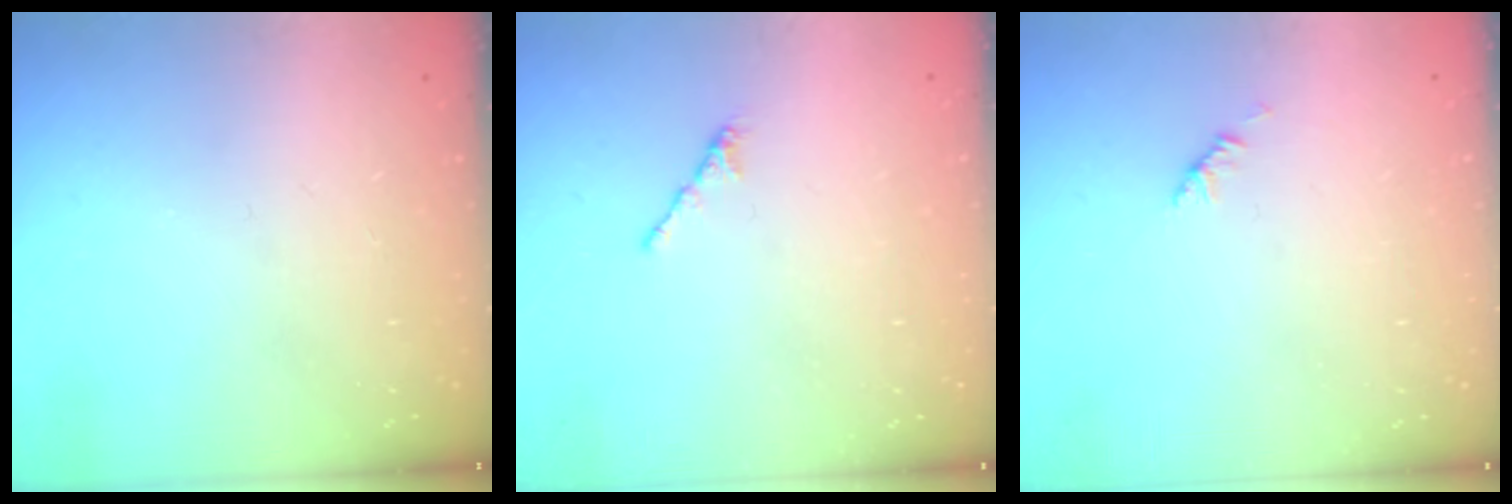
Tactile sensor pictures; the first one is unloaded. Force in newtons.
{"total": 1.7, "press": 1.6, "slide": 0.5}
{"total": 1.9, "press": 1.8, "slide": 0.6}